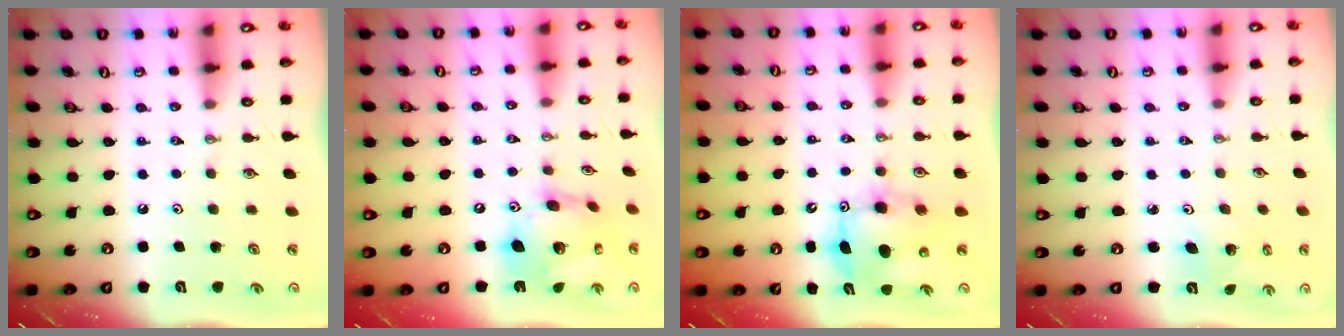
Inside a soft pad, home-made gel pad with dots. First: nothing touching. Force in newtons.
{"total": 17.2, "press": 17.1, "slide": 1.9}
{"total": 8.5, "press": 8.2, "slide": 2.1}
{"total": 3.2, "press": 3.1, "slide": 0.3}